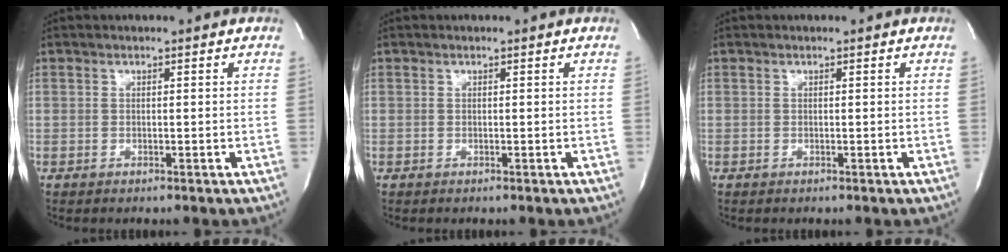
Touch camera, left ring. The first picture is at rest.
{"total": 0.0}
{"total": 0.0}